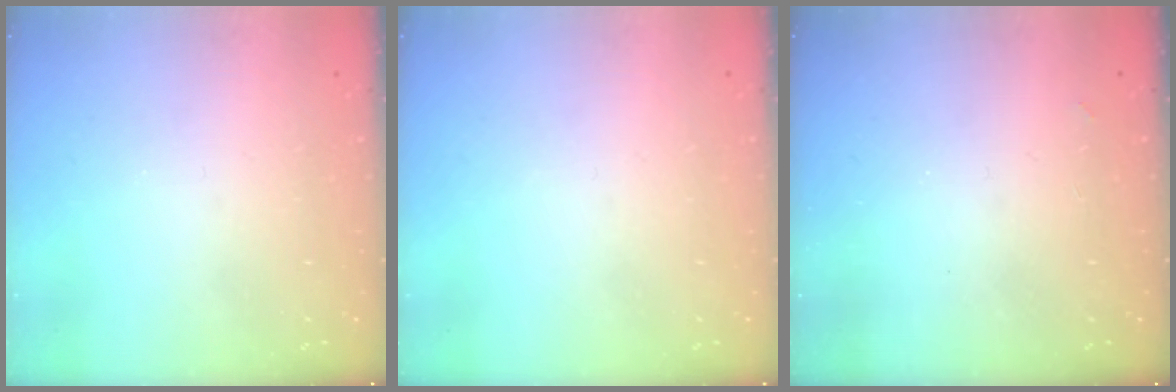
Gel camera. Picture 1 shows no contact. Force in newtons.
{"total": 0.0}
{"total": 1.1, "press": 1.0, "slide": 0.3}